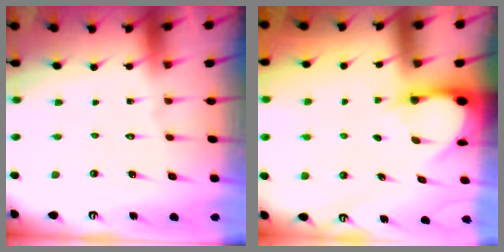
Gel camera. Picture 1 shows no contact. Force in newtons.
{"total": 3.3, "press": 3.2, "slide": 0.2}